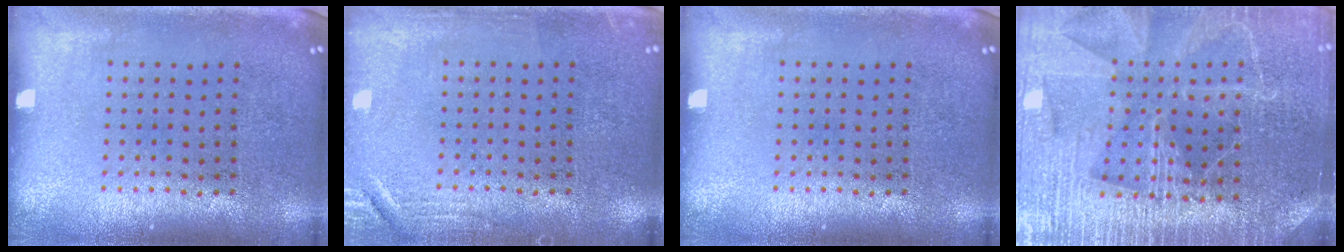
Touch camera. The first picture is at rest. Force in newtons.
{"total": 2.1, "press": 2.0, "slide": 0.4}
{"total": 0.0}
{"total": 4.1, "press": 3.9, "slide": 1.4}